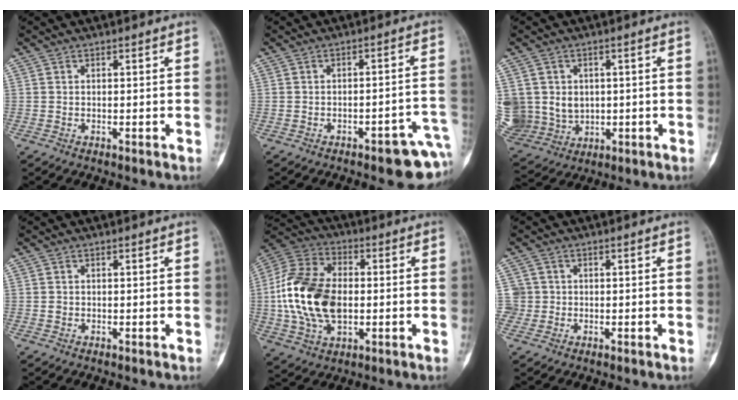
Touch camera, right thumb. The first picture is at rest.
{"total": 9.4, "force": [-4.3, 3.2, 7.7], "torque": [-0.076, 0.032, -0.046]}
{"total": 16.0, "force": [0.4, 14.1, 7.4], "torque": [-0.177, 0.015, 0.039]}
{"total": 0.6, "force": [-0.1, 0.6, 0.2], "torque": [-0.003, 0.002, -0.001]}
{"total": 19.2, "force": [-0.7, 12.1, 15.0], "torque": [-0.293, 0.014, -0.013]}
{"total": 2.9, "force": [0.0, 2.9, -0.2], "torque": [0.026, 0.008, -0.003]}